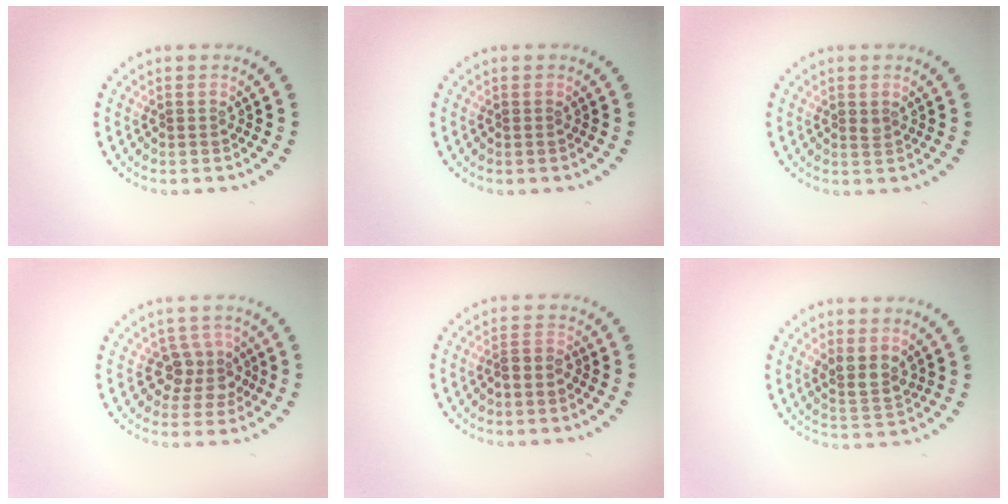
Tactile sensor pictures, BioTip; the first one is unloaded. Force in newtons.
{"total": 0.0}
{"total": 0.6, "press": 0.6, "slide": 0.3}
{"total": 2.7, "press": 2.2, "slide": 1.6}
{"total": 1.2, "press": 0.8, "slide": 0.9}
{"total": 2.1, "press": 1.8, "slide": 1.1}